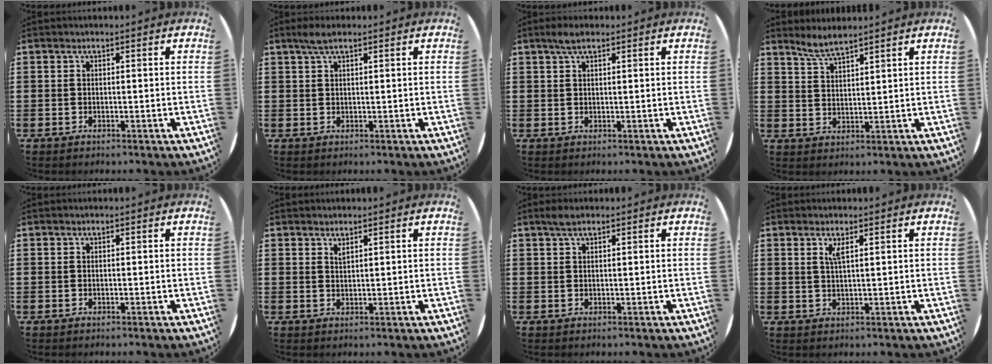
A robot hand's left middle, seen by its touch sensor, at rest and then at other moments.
{"total": 2.1, "force": [1.4, 0.4, 1.4], "torque": [-0.030, 0.005, 0.024]}
{"total": 2.1, "force": [1.4, 0.6, 1.5], "torque": [-0.031, 0.006, 0.023]}
{"total": 3.4, "force": [3.3, 0.0, 1.0], "torque": [-0.027, -0.005, 0.060]}
{"total": 0.0}
{"total": 1.0, "force": [0.9, 0.1, 0.2], "torque": [-0.005, 0.001, 0.017]}
{"total": 1.6, "force": [1.2, 0.4, 1.0], "torque": [-0.020, 0.004, 0.020]}
{"total": 2.0, "force": [1.2, 0.2, 1.5], "torque": [-0.024, -0.001, 0.018]}